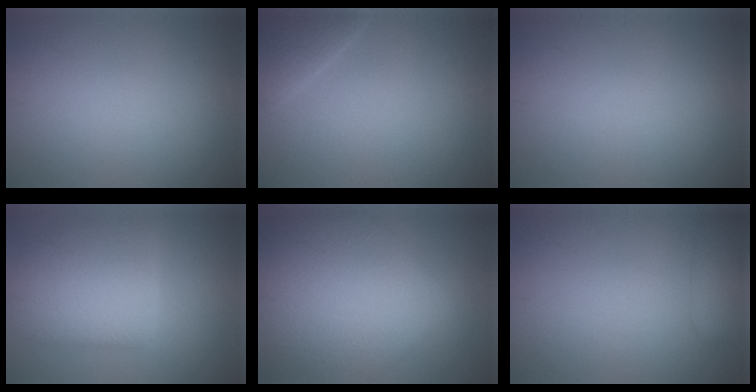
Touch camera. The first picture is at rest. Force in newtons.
{"total": 2.2, "press": 2.2, "slide": 0.1}
{"total": 0.0}
{"total": 5.1, "press": 5.1, "slide": 0.4}
{"total": 13.3, "press": 13.3, "slide": 0.5}
{"total": 2.5, "press": 2.5, "slide": 0.2}